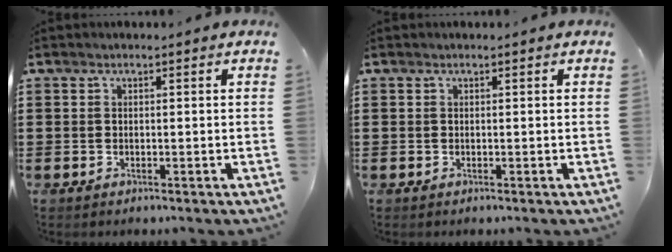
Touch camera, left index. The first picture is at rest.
{"total": 0.0}